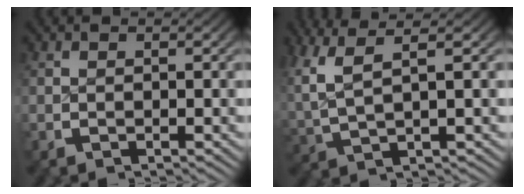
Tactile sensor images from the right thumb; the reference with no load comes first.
{"total": 6.3, "force": [3.1, 2.6, 4.8], "torque": [-0.098, 0.006, 0.058]}